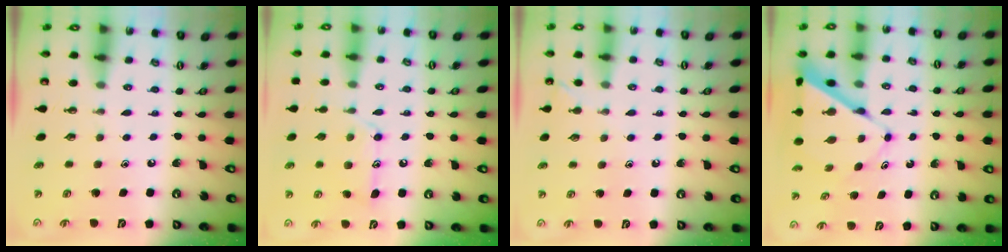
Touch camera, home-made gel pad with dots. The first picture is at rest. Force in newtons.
{"total": 13.1, "press": 13.1, "slide": 1.0}
{"total": 3.0, "press": 3.0, "slide": 0.3}
{"total": 8.5, "press": 8.5, "slide": 0.6}